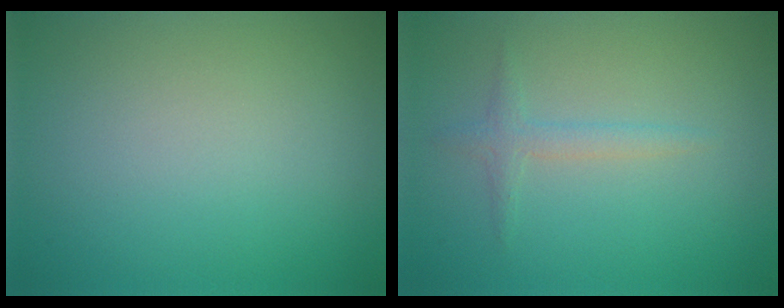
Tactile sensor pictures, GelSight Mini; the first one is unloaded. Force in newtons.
{"total": 1.5, "press": 1.5, "slide": 0.1}